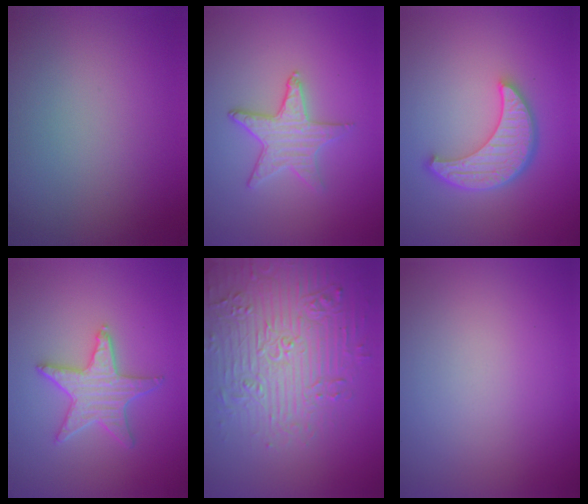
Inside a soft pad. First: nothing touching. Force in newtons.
{"total": 2.8, "press": 2.7, "slide": 0.7}
{"total": 5.6, "press": 4.2, "slide": 3.6}
{"total": 3.9, "press": 3.6, "slide": 1.6}
{"total": 7.5, "press": 7.3, "slide": 1.7}
{"total": 0.0}